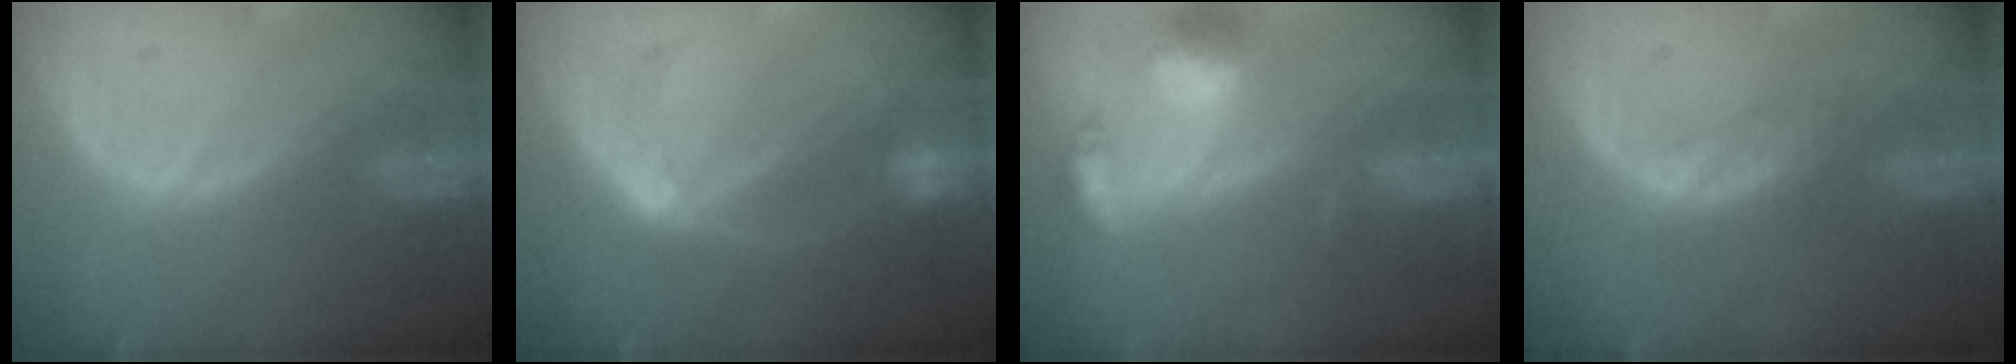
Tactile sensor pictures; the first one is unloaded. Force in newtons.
{"total": 6.3, "press": 5.6, "slide": 3.0}
{"total": 7.1, "press": 6.6, "slide": 2.6}
{"total": 1.8, "press": 1.8, "slide": 0.1}